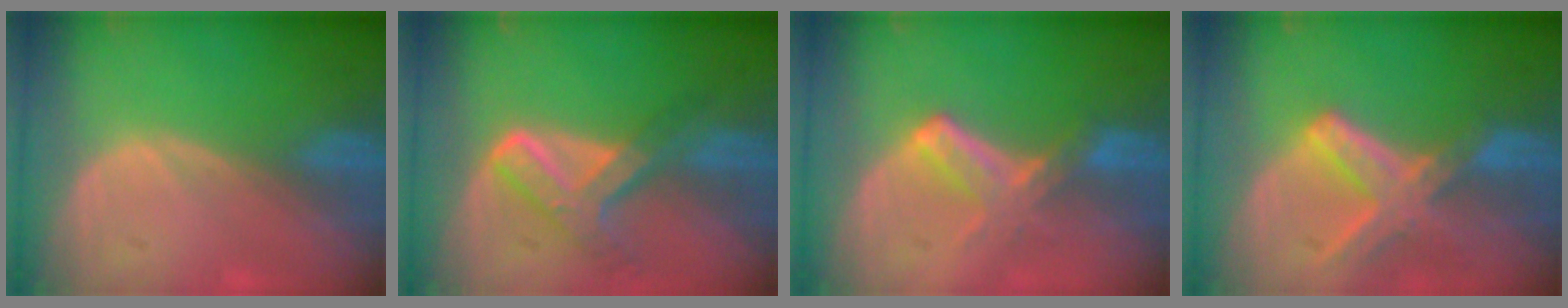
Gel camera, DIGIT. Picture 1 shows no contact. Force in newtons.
{"total": 7.6, "press": 6.3, "slide": 4.3}
{"total": 5.6, "press": 5.3, "slide": 1.8}
{"total": 8.2, "press": 7.3, "slide": 3.9}